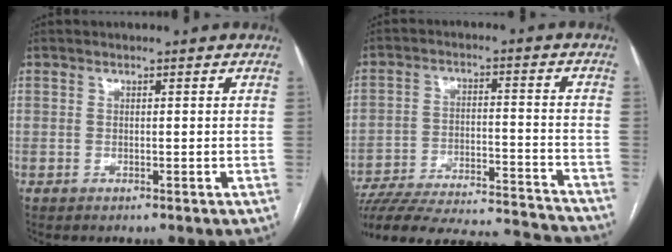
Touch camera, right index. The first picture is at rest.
{"total": 26.4, "force": [-24.7, 2.9, 8.8], "torque": [-0.134, -0.021, -0.346]}